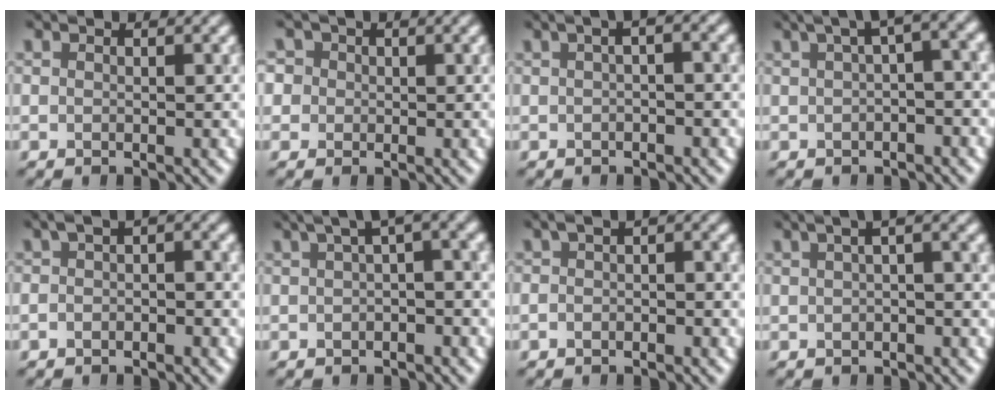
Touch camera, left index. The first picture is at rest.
{"total": 4.5, "force": [1.5, 3.9, 1.8], "torque": [-0.026, 0.036, -0.005]}
{"total": 3.1, "force": [0.6, 1.0, 2.8], "torque": [-0.036, 0.016, 0.004]}
{"total": 5.5, "force": [1.7, 1.6, 5.0], "torque": [-0.065, 0.022, 0.019]}
{"total": 3.3, "force": [-0.4, 1.6, 2.8], "torque": [-0.042, 0.012, -0.014]}
{"total": 5.2, "force": [1.2, 1.7, 4.8], "torque": [-0.061, 0.018, 0.010]}
{"total": 2.8, "force": [-0.4, 1.3, 2.4], "torque": [-0.040, 0.011, -0.012]}
{"total": 3.5, "force": [0.7, 1.1, 3.3], "torque": [-0.039, 0.019, 0.008]}